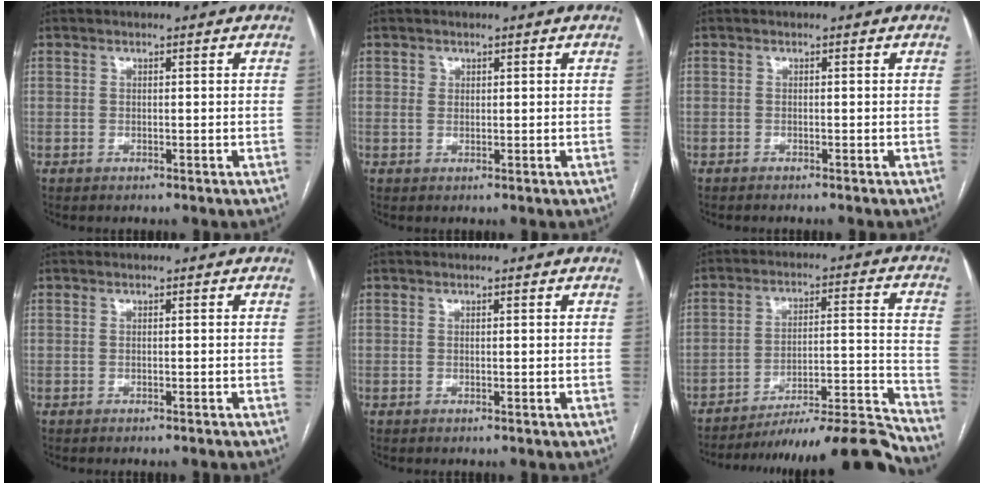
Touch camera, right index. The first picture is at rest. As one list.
[{"total": 1.1, "force": [0.6, 0.9, 0.2], "torque": [0.003, 0.005, 0.010]}, {"total": 1.5, "force": [-1.4, 0.1, 0.5], "torque": [-0.006, -0.002, -0.018]}, {"total": 1.0, "force": [-0.9, -0.4, 0.2], "torque": [-0.005, -0.001, -0.012]}, {"total": 0.0}, {"total": 19.4, "force": [-18.5, -1.4, 5.6], "torque": [-0.056, 0.013, -0.273]}]